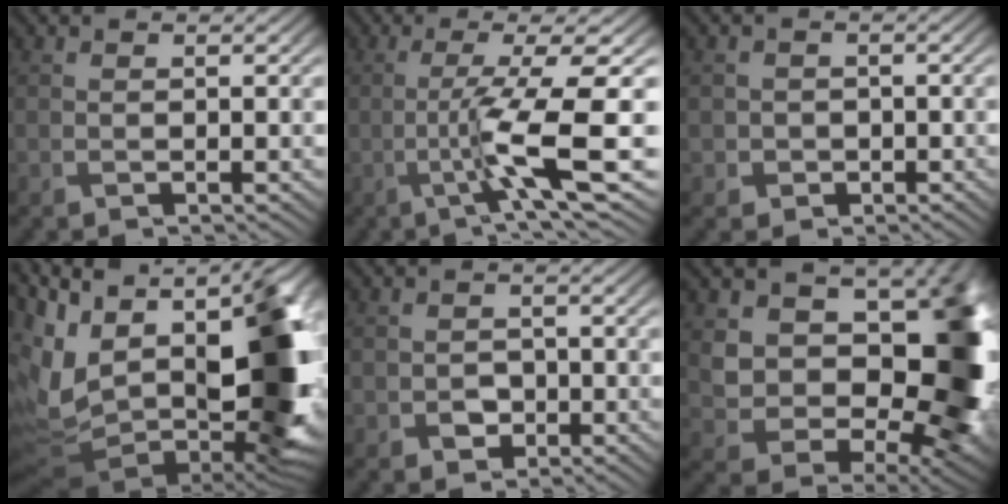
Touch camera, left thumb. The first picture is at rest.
{"total": 7.3, "force": [-1.9, 0.2, 7.0], "torque": [-0.122, 0.014, -0.044]}
{"total": 2.7, "force": [-0.9, 2.5, 0.4], "torque": [-0.010, -0.003, -0.025]}
{"total": 18.8, "force": [-2.3, 10.3, 15.6], "torque": [-0.259, -0.031, -0.021]}
{"total": 2.7, "force": [-1.4, 2.0, 1.1], "torque": [-0.016, -0.001, -0.031]}
{"total": 15.3, "force": [1.4, 10.7, 10.9], "torque": [-0.139, -0.014, 0.034]}